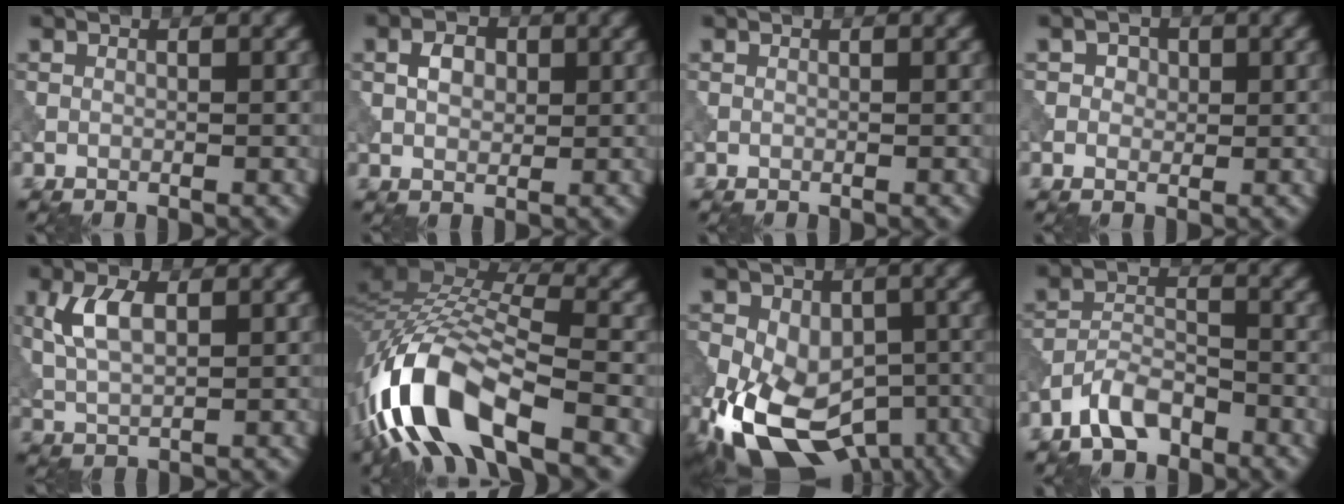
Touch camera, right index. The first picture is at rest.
{"total": 2.4, "force": [0.3, 1.7, 1.6], "torque": [-0.033, 0.004, 0.004]}
{"total": 0.0}
{"total": 1.8, "force": [0.4, 1.5, 0.9], "torque": [-0.008, 0.003, -0.003]}
{"total": 4.1, "force": [1.0, 2.1, 3.4], "torque": [-0.079, 0.006, 0.022]}
{"total": 13.1, "force": [-5.9, 5.2, 10.5], "torque": [-0.207, 0.009, -0.115]}
{"total": 17.6, "force": [-8.0, 11.7, 10.5], "torque": [-0.188, -0.032, -0.093]}
{"total": 4.1, "force": [-3.1, 1.7, 2.0], "torque": [-0.034, 0.008, -0.068]}